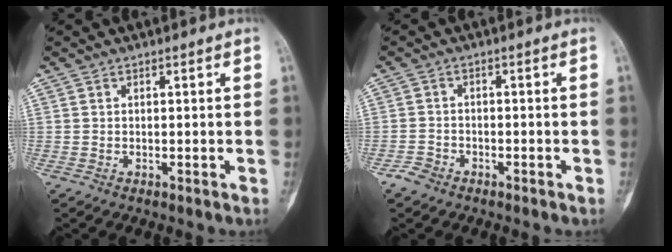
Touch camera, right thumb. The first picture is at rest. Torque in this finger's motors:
{"motor_torque": [-0.14, -0.06, 0.29, -0.20, 0.06]}